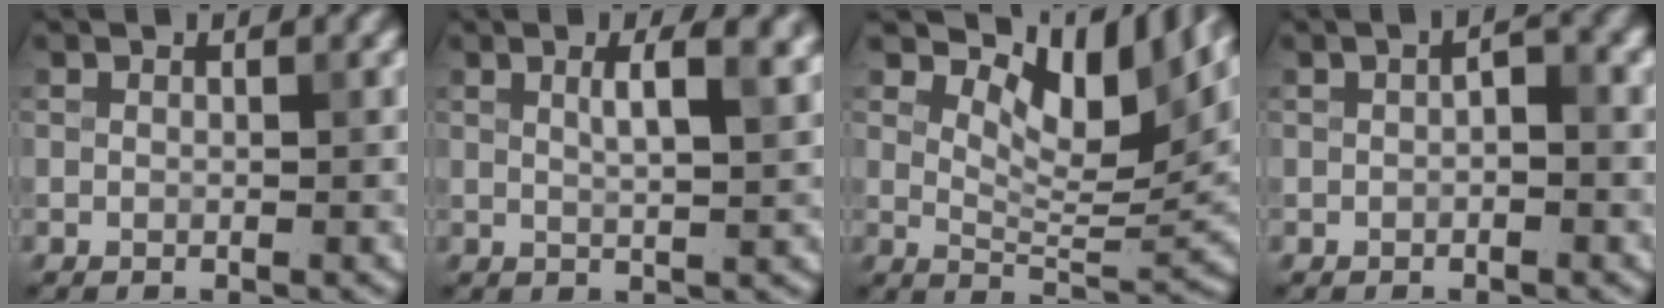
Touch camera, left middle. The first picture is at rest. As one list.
[{"total": 4.2, "force": [1.6, 1.4, 3.6], "torque": [-0.042, 0.008, 0.017]}, {"total": 8.2, "force": [4.9, 3.3, 5.6], "torque": [-0.086, 0.000, 0.084]}, {"total": 1.3, "force": [-0.2, 0.5, 1.2], "torque": [-0.023, 0.004, -0.004]}]